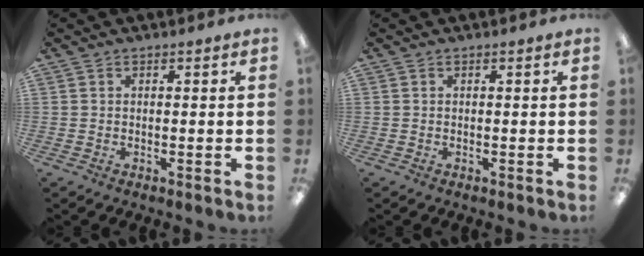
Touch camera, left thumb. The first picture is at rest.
{"total": 0.0}